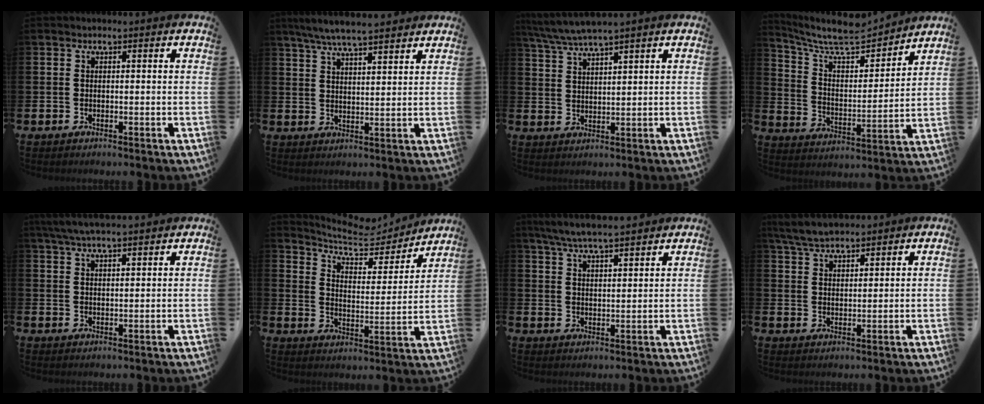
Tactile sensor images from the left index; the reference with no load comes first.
{"total": 6.3, "force": [5.9, 0.6, 2.3], "torque": [-0.056, -0.021, 0.105]}
{"total": 4.6, "force": [4.2, -0.4, 1.8], "torque": [-0.049, -0.014, 0.076]}
{"total": 9.3, "force": [8.3, 2.3, 3.5], "torque": [-0.100, -0.060, 0.142]}
{"total": 5.4, "force": [4.9, 0.5, 2.1], "torque": [-0.048, -0.013, 0.090]}
{"total": 6.7, "force": [5.8, 2.3, 2.4], "torque": [-0.073, -0.043, 0.092]}
{"total": 6.3, "force": [6.0, 0.3, 1.9], "torque": [-0.057, -0.023, 0.108]}
{"total": 5.2, "force": [5.0, 0.8, 1.3], "torque": [-0.043, -0.014, 0.093]}